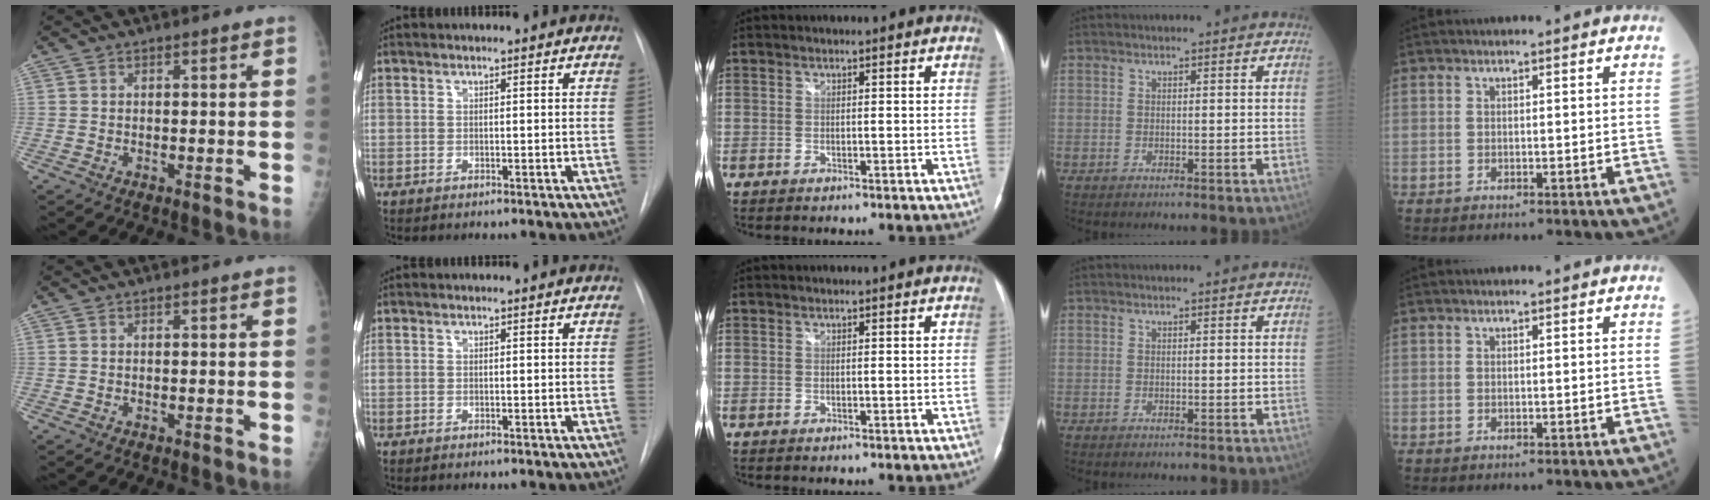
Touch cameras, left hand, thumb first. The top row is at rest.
{}